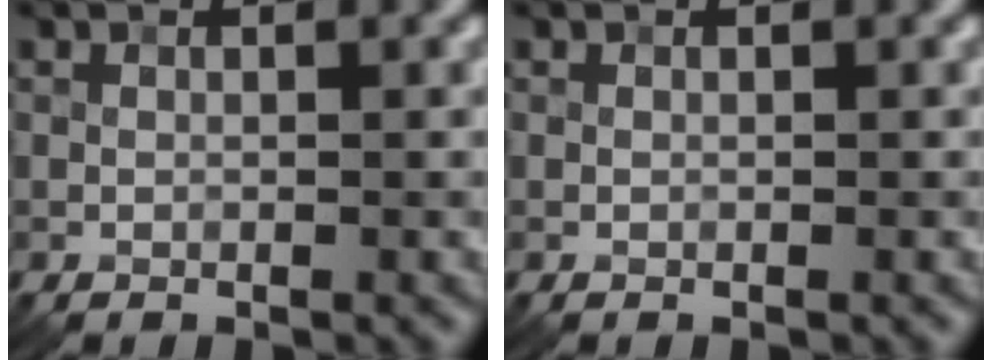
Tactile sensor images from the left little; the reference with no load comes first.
{"total": 0.0}